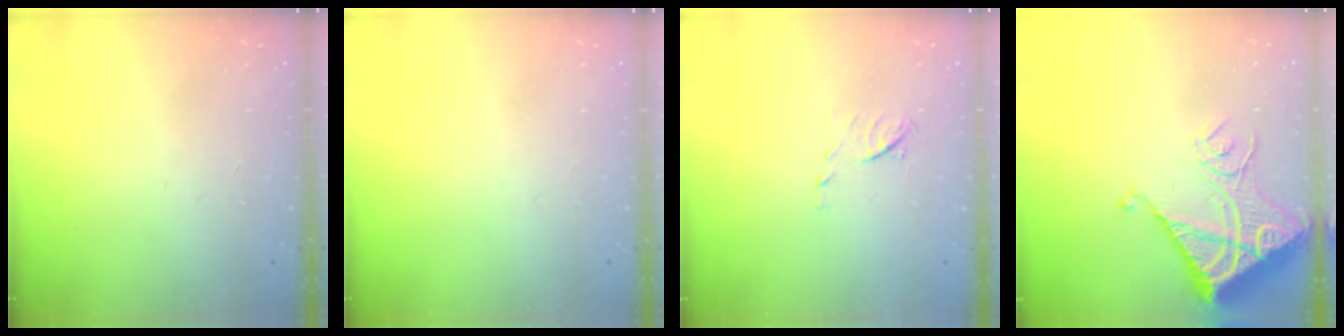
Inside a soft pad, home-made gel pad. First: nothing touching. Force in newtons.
{"total": 0.0}
{"total": 6.9, "press": 6.9, "slide": 0.7}
{"total": 15.5, "press": 15.4, "slide": 1.6}